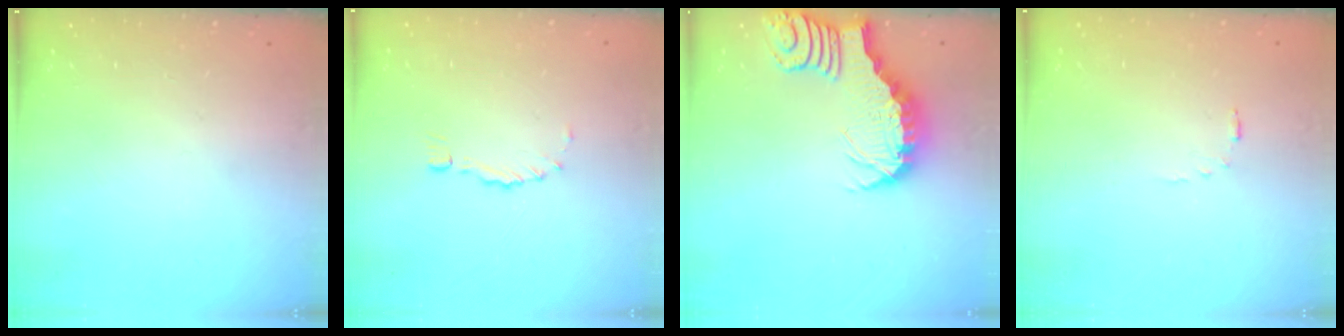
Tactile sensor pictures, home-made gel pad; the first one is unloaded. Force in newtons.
{"total": 0.0}
{"total": 3.3, "press": 3.3, "slide": 0.5}
{"total": 2.5, "press": 2.5, "slide": 0.5}